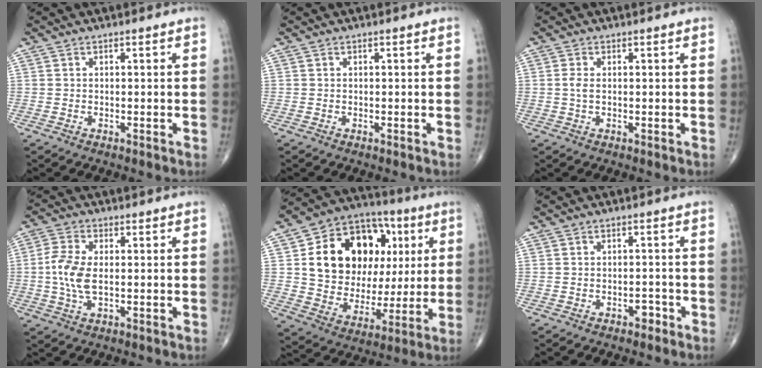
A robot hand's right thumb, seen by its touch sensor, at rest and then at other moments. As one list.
[{"total": 0.0}, {"total": 1.7, "force": [0.1, 0.9, 1.5], "torque": [-0.036, -0.002, 0.001]}, {"total": 7.3, "force": [0.0, 3.7, 6.3], "torque": [-0.146, 0.003, -0.004]}, {"total": 23.7, "force": [5.5, 16.7, 15.9], "torque": [-0.215, 0.012, 0.097]}, {"total": 1.8, "force": [-1.1, 1.1, 0.9], "torque": [-0.007, 0.007, -0.018]}]